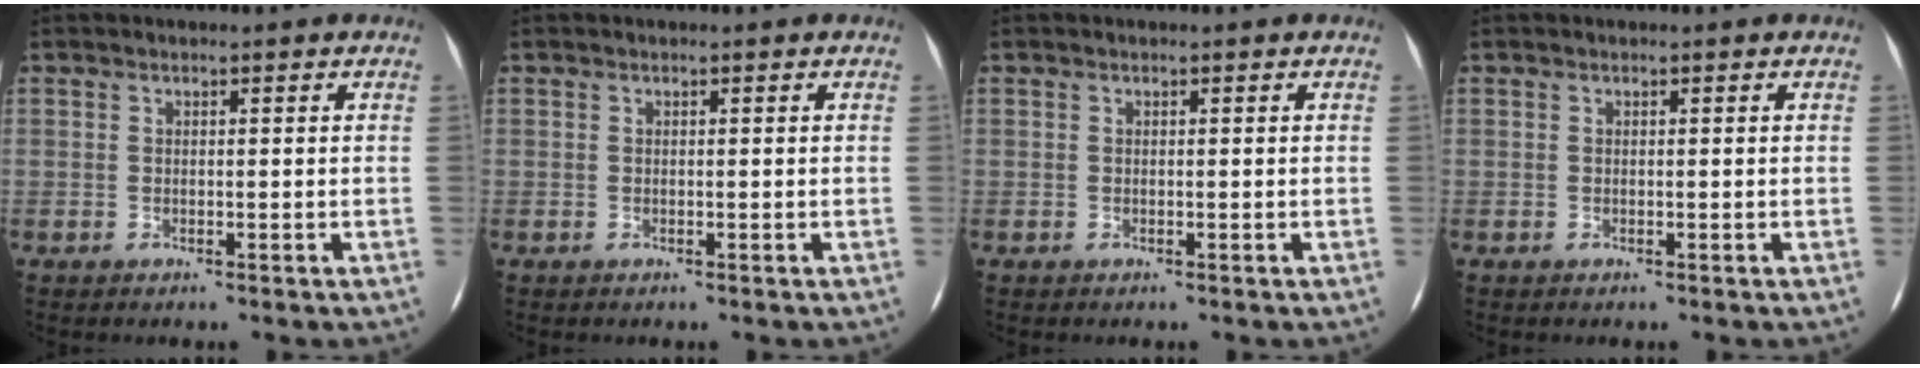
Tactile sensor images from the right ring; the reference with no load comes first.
{"total": 0.0}
{"total": 0.0}
{"total": 0.0}